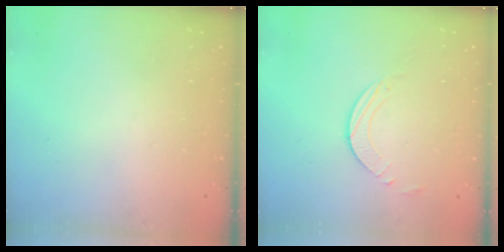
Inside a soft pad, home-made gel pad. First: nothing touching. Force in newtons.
{"total": 2.8, "press": 2.8, "slide": 0.2}